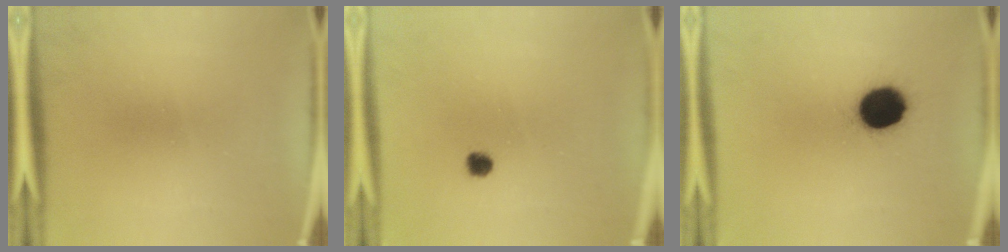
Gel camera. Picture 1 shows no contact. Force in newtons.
{"total": 2.0}
{"total": 12.4}